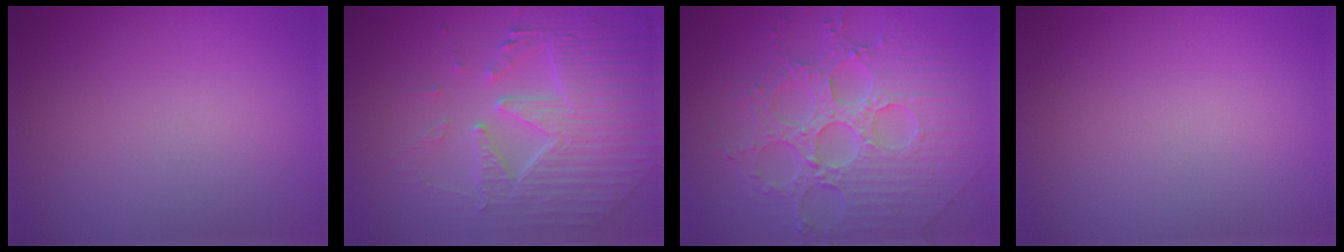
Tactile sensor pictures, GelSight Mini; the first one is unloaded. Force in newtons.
{"total": 7.4, "press": 5.4, "slide": 5.1}
{"total": 8.5, "press": 6.2, "slide": 5.8}
{"total": 0.0}